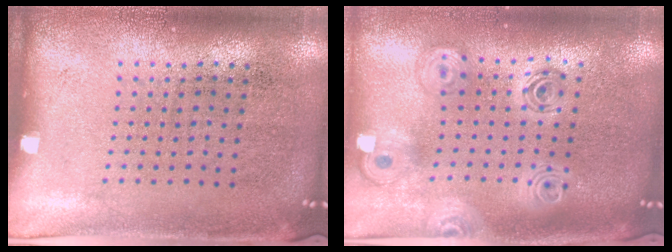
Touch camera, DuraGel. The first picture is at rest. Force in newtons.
{"total": 2.2, "press": 1.8, "slide": 1.4}